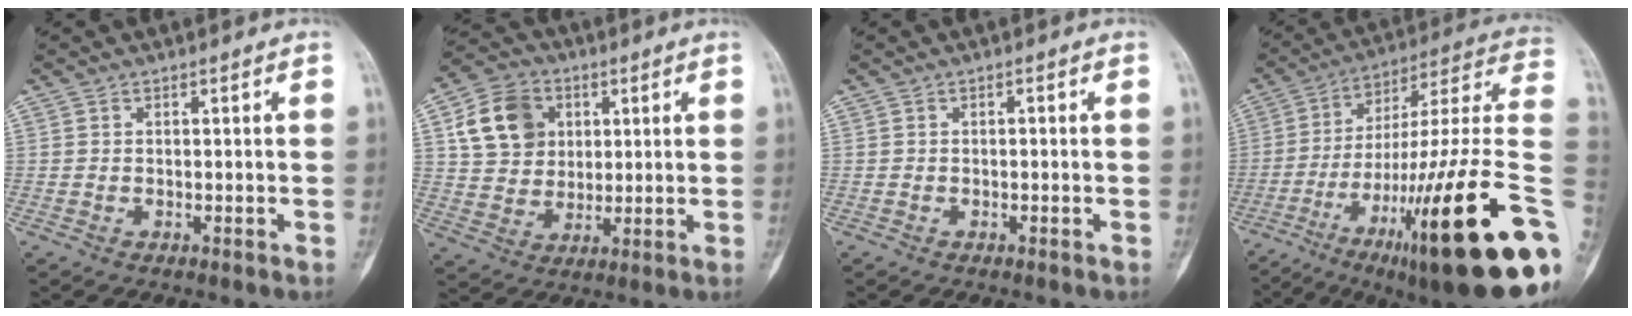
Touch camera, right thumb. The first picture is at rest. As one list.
[{"total": 12.5, "force": [3.9, 10.2, 6.2], "torque": [-0.087, -0.002, 0.071]}, {"total": 0.5, "force": [-0.1, 0.3, 0.4], "torque": [-0.003, 0.003, -0.004]}, {"total": 34.3, "force": [-11.0, 6.1, 31.9], "torque": [-0.427, 0.043, -0.176]}]